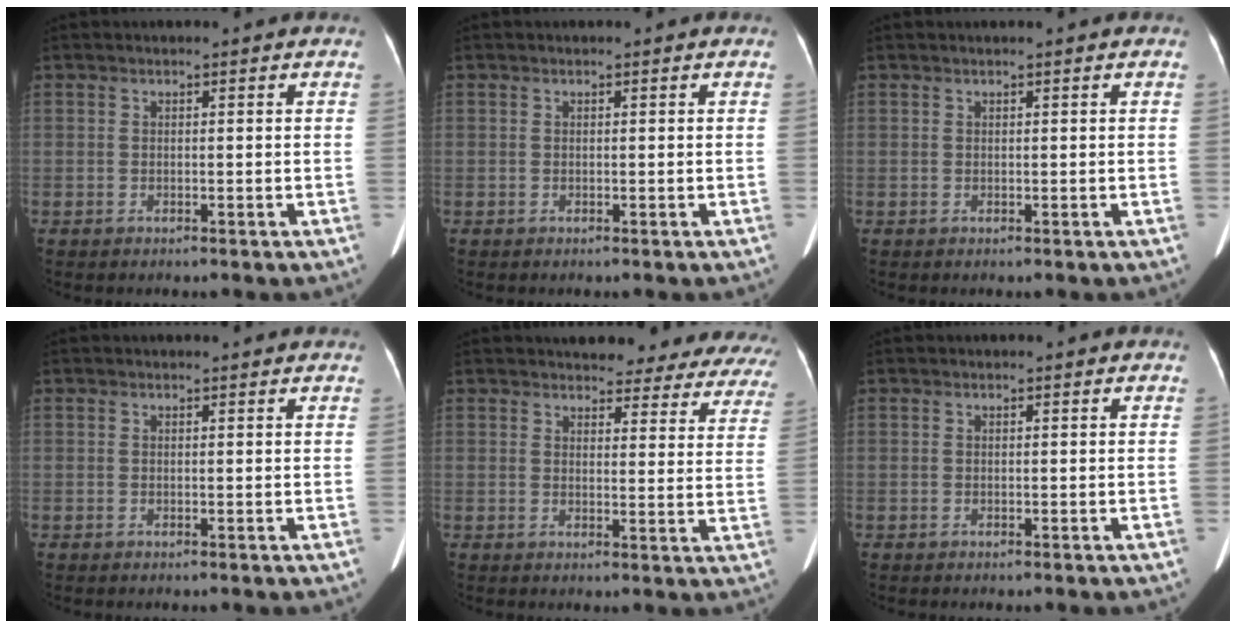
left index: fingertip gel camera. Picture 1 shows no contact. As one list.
[{"total": 0.0}, {"total": 0.0}, {"total": 1.2, "force": [1.2, 0.0, 0.3], "torque": [-0.010, 0.004, 0.012]}, {"total": 21.9, "force": [20.2, 5.7, 6.1], "torque": [-0.060, -0.058, 0.209]}, {"total": 0.0}]